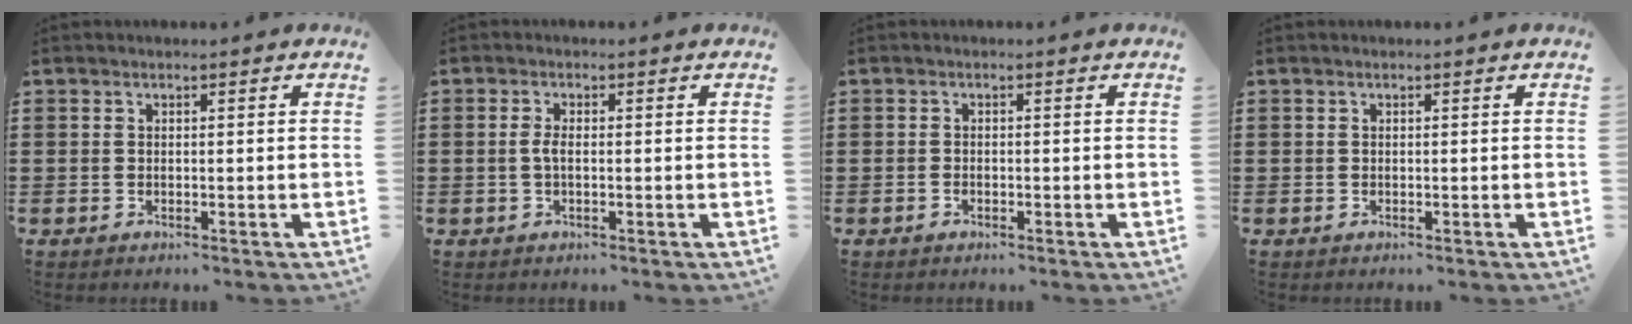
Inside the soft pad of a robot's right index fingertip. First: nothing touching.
{"total": 2.0, "force": [-0.2, 0.6, 1.8], "torque": [-0.042, -0.001, -0.007]}
{"total": 0.6, "force": [-0.4, 0.2, 0.3], "torque": [-0.008, -0.004, -0.007]}
{"total": 0.0}